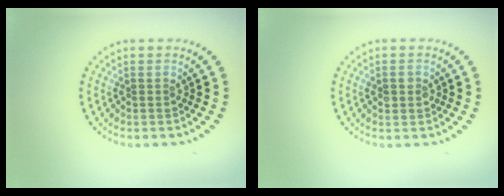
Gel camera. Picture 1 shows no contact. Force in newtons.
{"total": 1.0, "press": 1.0, "slide": 0.2}